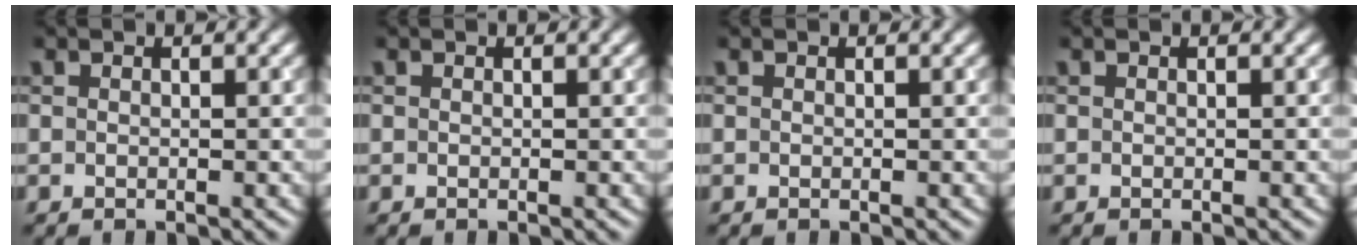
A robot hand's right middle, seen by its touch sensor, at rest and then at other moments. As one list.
[{"total": 0.0}, {"total": 0.0}, {"total": 0.0}]